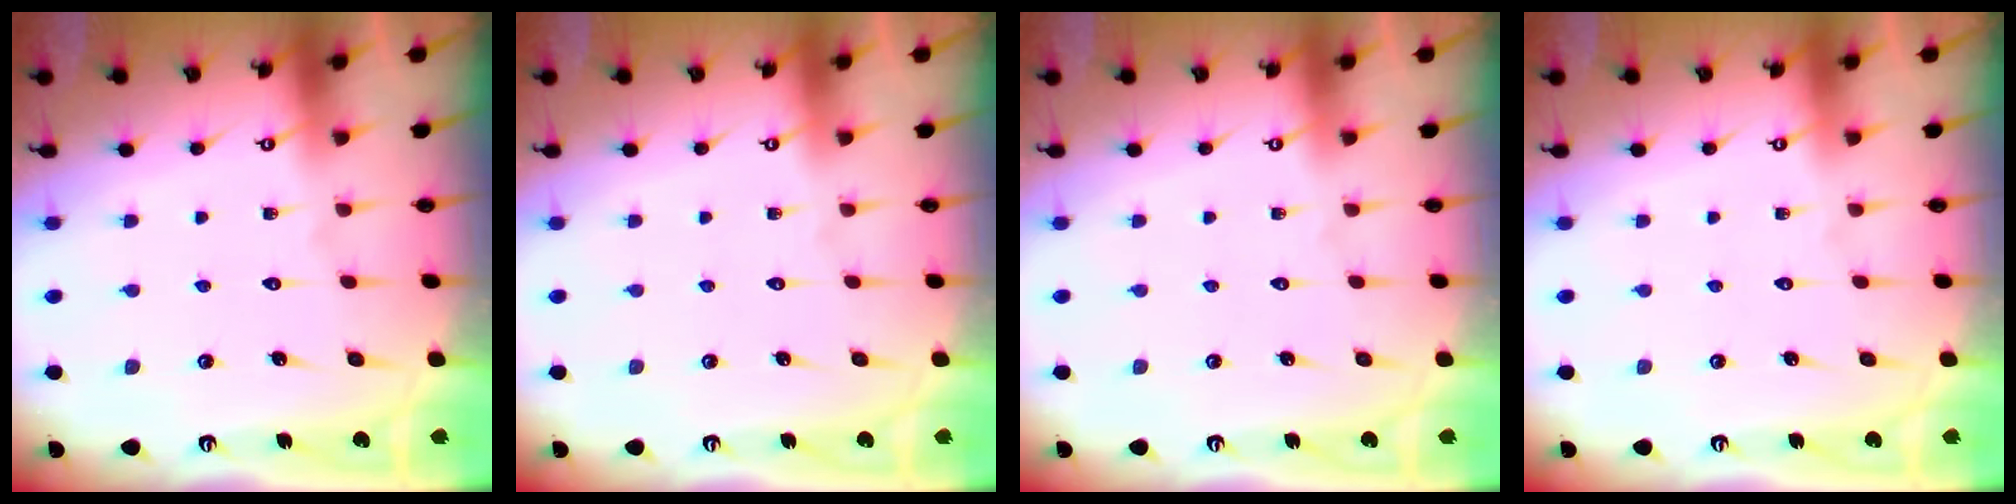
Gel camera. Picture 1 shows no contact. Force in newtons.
{"total": 0.0}
{"total": 0.0}
{"total": 0.0}